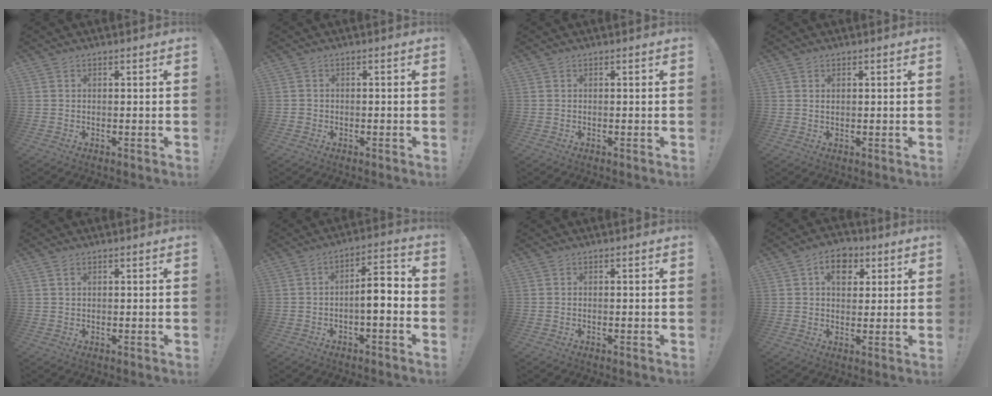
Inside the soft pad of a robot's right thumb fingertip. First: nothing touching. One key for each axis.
{"total": 1.4, "fx": -0.9, "fy": 0.9, "fz": 0.5, "tx": -0.010, "ty": 0.007, "tz": -0.017}
{"total": 0.0}
{"total": 1.1, "fx": 0.8, "fy": 0.6, "fz": 0.6, "tx": -0.005, "ty": -0.001, "tz": 0.012}
{"total": 1.2, "fx": 0.6, "fy": 0.6, "fz": 0.8, "tx": -0.015, "ty": 0.001, "tz": 0.012}
{"total": 7.8, "fx": -2.3, "fy": 2.5, "fz": 7.1, "tx": -0.105, "ty": 0.012, "tz": -0.043}
{"total": 0.0}
{"total": 8.2, "fx": 3.0, "fy": 6.0, "fz": 4.6, "tx": -0.062, "ty": -0.001, "tz": 0.055}